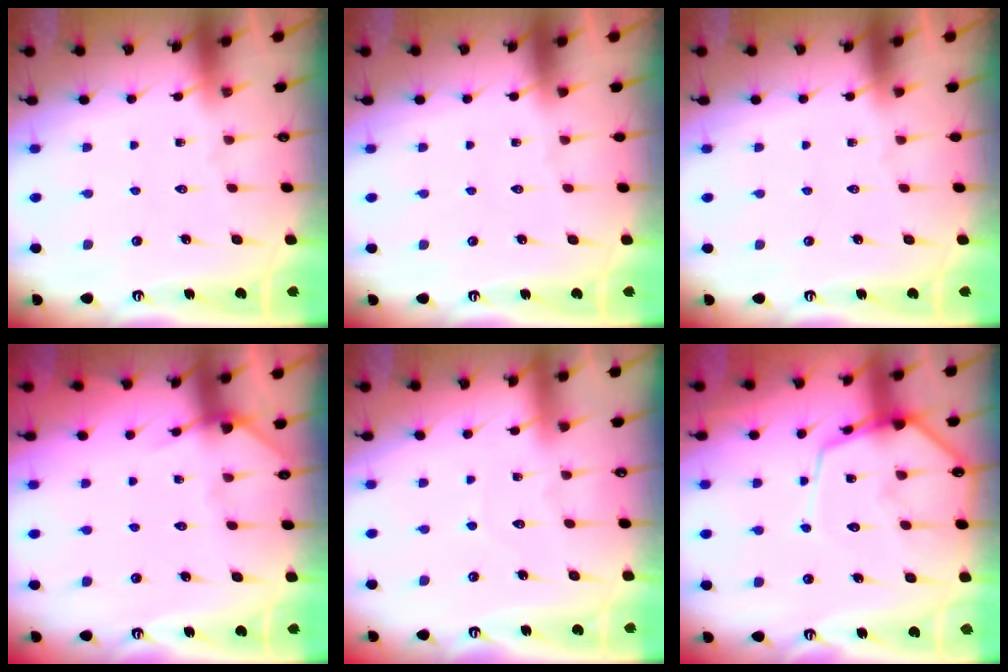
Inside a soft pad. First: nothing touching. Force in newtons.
{"total": 0.0}
{"total": 0.0}
{"total": 4.0, "press": 4.0, "slide": 0.4}
{"total": 2.5, "press": 2.5, "slide": 0.3}
{"total": 11.6, "press": 11.5, "slide": 1.4}